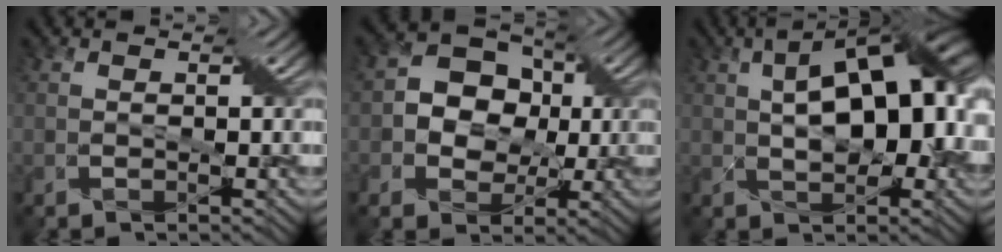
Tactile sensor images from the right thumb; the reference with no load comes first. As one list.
[{"total": 8.9, "force": [0.0, 7.3, 5.1], "torque": [-0.088, 0.010, -0.018]}, {"total": 13.6, "force": [1.8, 6.5, 11.9], "torque": [-0.177, 0.022, 0.024]}]